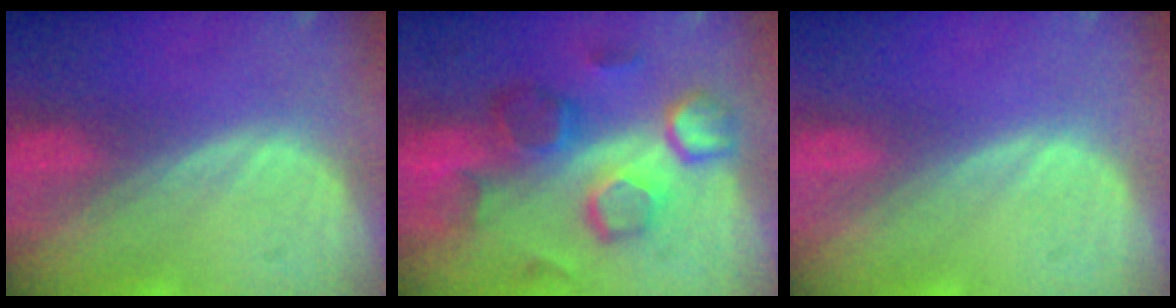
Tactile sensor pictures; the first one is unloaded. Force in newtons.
{"total": 10.4, "press": 9.3, "slide": 4.8}
{"total": 0.0}